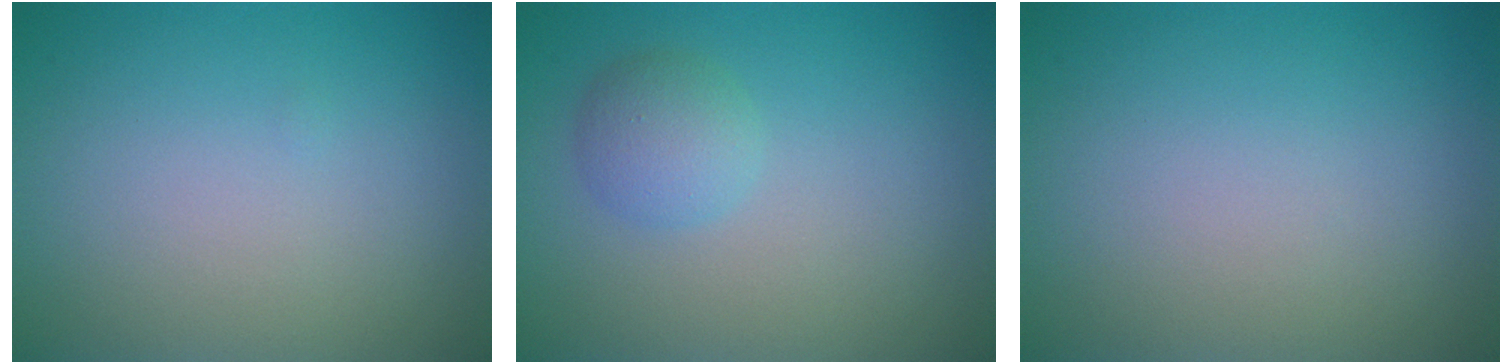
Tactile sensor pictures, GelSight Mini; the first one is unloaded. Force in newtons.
{"total": 2.3, "press": 2.3, "slide": 0.1}
{"total": 0.0}